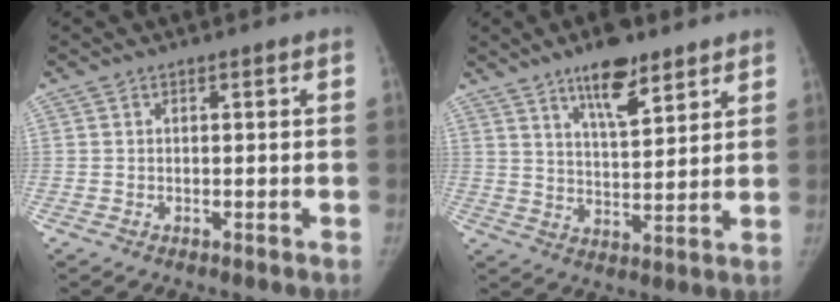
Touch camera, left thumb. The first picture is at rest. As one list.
[{"total": 10.0, "force": [6.7, 3.4, 6.7], "torque": [-0.087, -0.042, 0.112]}]